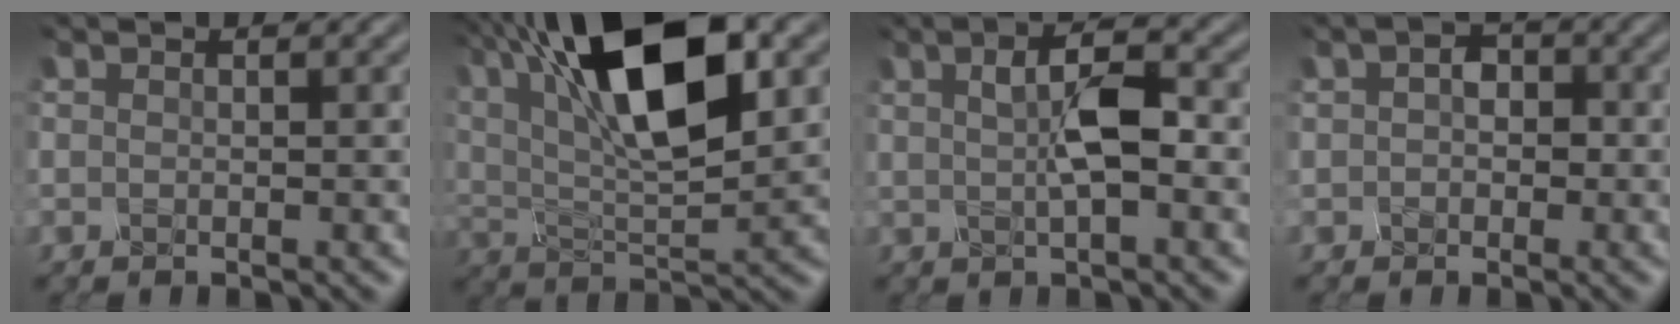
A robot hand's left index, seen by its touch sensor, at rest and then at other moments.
{"total": 13.8, "force": [5.4, 5.3, 11.6], "torque": [-0.189, 0.019, 0.080]}
{"total": 3.9, "force": [0.0, 1.3, 3.6], "torque": [-0.068, 0.008, -0.002]}
{"total": 2.2, "force": [-0.2, 1.8, 1.3], "torque": [-0.021, 0.007, -0.007]}